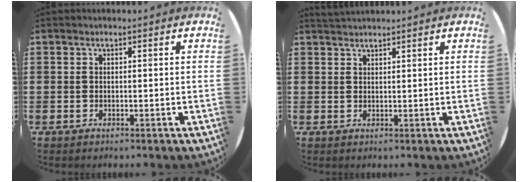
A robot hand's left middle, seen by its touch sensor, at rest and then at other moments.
{"total": 1.2, "force": [1.2, 0.1, 0.1], "torque": [-0.002, 0.001, 0.024]}